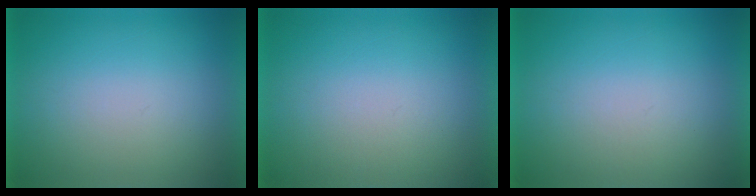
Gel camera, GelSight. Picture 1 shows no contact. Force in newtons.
{"total": 1.1}
{"total": 1.1}